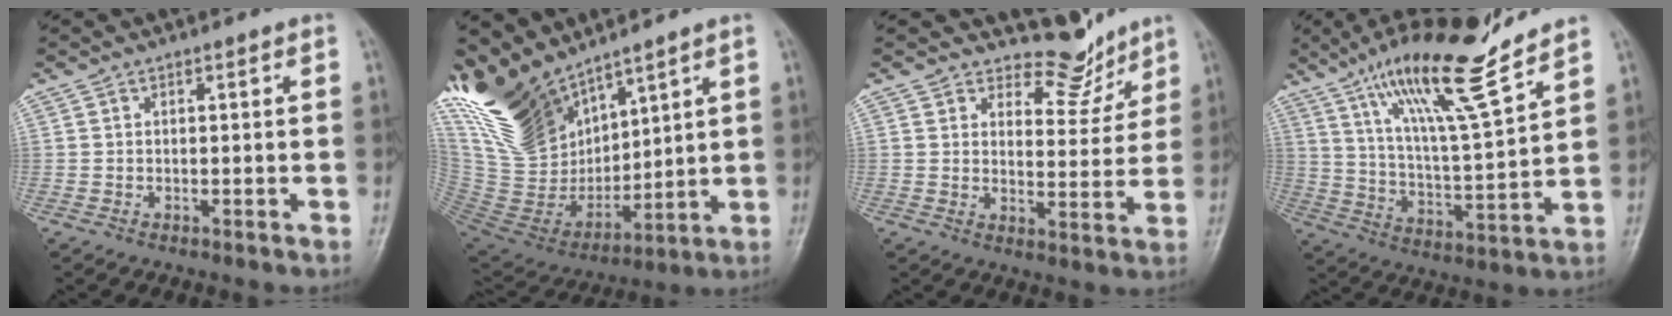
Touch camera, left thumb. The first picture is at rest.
{"total": 20.0, "force": [14.8, 8.9, 10.1], "torque": [-0.165, -0.071, 0.305]}
{"total": 6.7, "force": [6.0, 2.9, 0.4], "torque": [0.027, -0.058, 0.092]}
{"total": 18.0, "force": [12.9, 2.4, 12.4], "torque": [-0.199, -0.067, 0.227]}